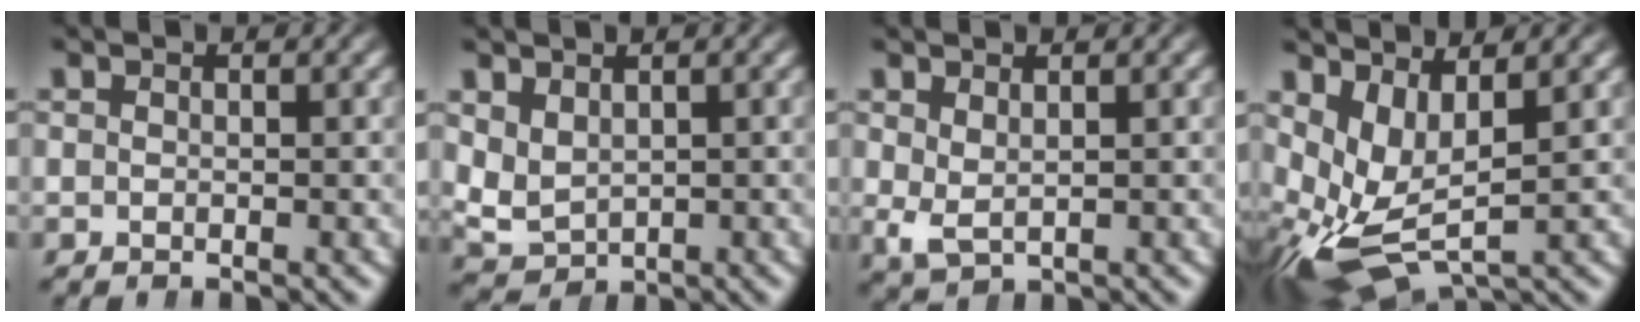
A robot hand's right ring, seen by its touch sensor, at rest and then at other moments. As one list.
[{"total": 3.5, "force": [0.7, 3.1, 1.5], "torque": [-0.065, -0.029, 0.032]}, {"total": 1.3, "force": [0.4, 0.6, 1.1], "torque": [-0.030, -0.019, 0.025]}, {"total": 7.0, "force": [-1.5, 4.7, 4.9], "torque": [-0.131, -0.047, -0.005]}]